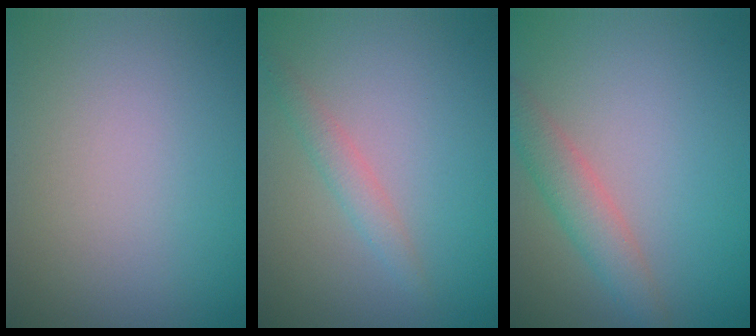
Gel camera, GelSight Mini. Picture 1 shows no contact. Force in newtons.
{"total": 1.6, "press": 1.6, "slide": 0.0}
{"total": 2.9, "press": 2.9, "slide": 0.2}